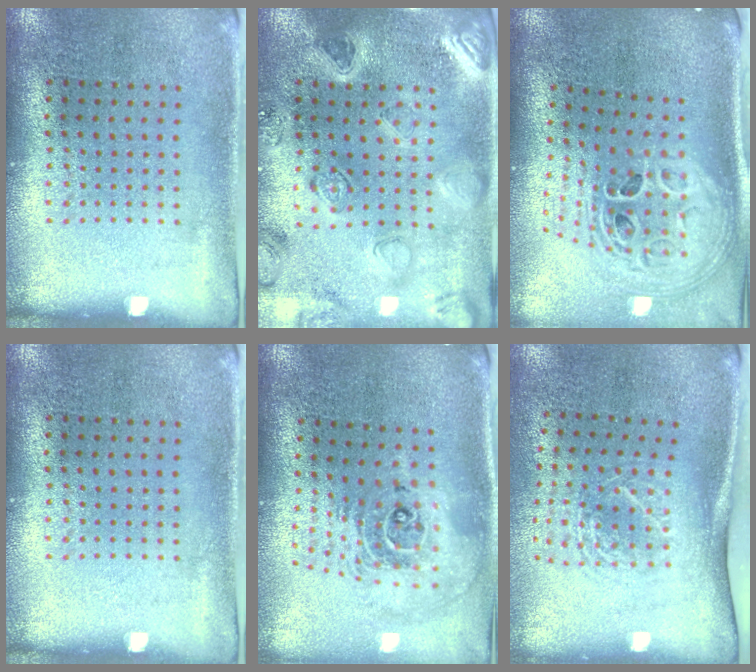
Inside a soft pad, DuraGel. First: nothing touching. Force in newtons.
{"total": 2.3, "press": 2.3, "slide": 0.2}
{"total": 3.0, "press": 2.1, "slide": 2.1}
{"total": 0.0}
{"total": 2.4, "press": 1.8, "slide": 1.6}
{"total": 1.8, "press": 1.3, "slide": 1.2}